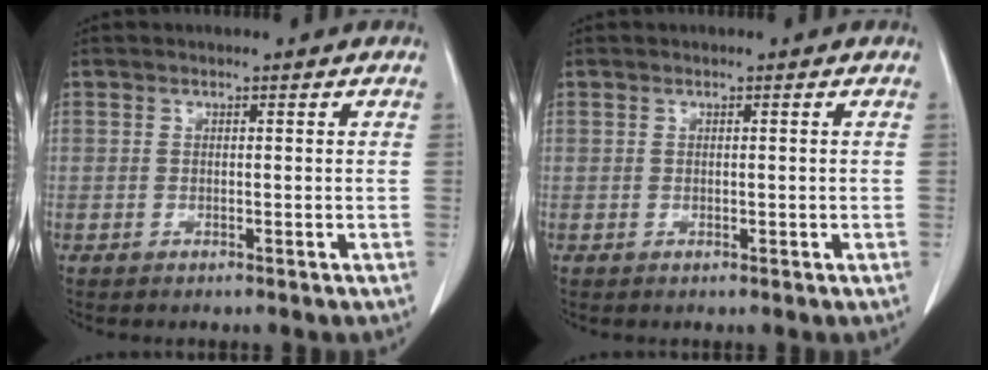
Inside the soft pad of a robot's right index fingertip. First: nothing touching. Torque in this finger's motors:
{"motor_torque": [-0.16, 0.18, -0.02, 0.00]}